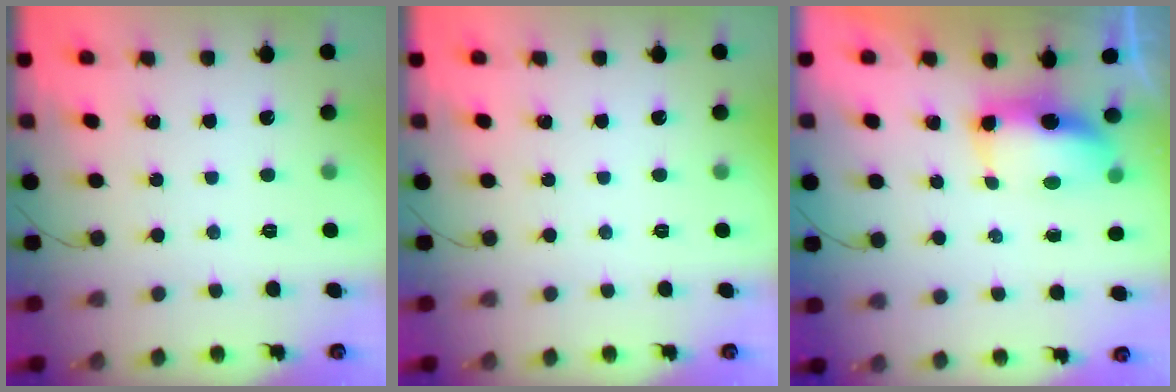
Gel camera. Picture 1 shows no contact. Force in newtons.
{"total": 0.0}
{"total": 7.1, "press": 7.0, "slide": 1.1}